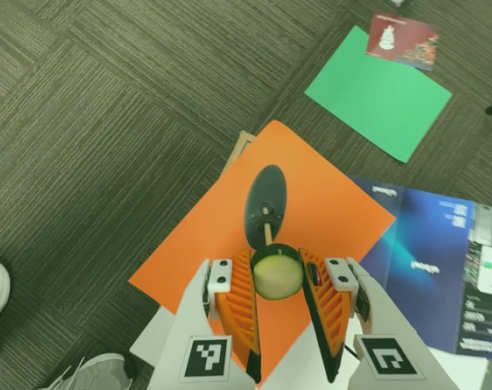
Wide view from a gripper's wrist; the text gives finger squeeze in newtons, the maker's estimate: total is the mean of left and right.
{"total": 8.7, "left": 8.8, "right": 8.6}